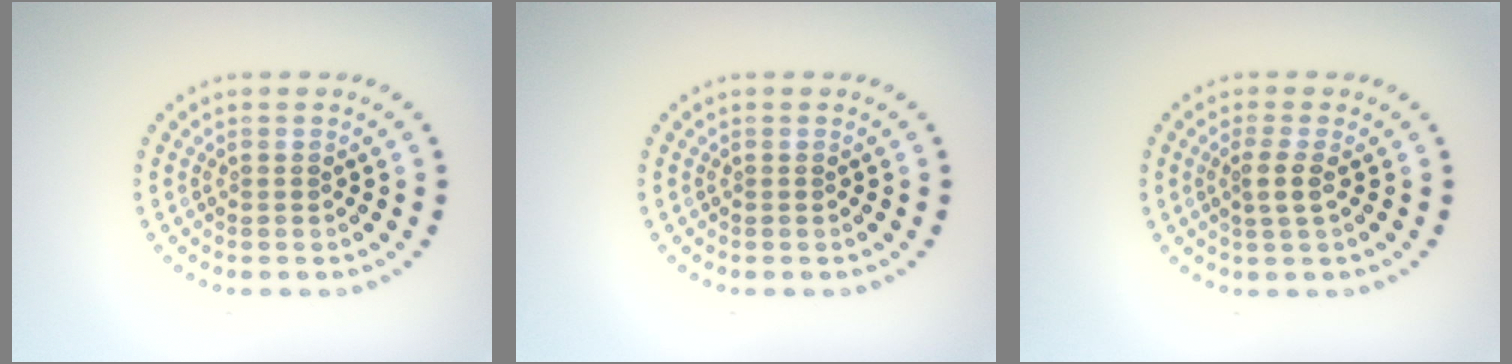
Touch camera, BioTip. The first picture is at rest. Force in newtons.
{"total": 0.0}
{"total": 1.7, "press": 1.3, "slide": 1.1}